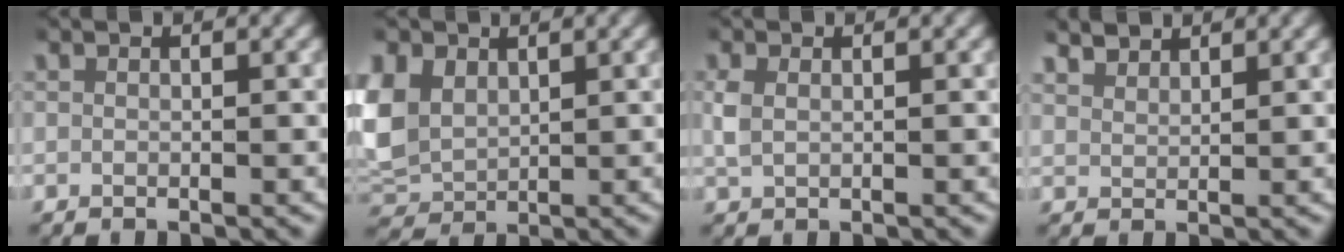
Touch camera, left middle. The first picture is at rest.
{"total": 6.2, "force": [1.3, 5.2, 3.0], "torque": [-0.106, -0.021, 0.038]}
{"total": 1.7, "force": [0.5, 1.2, 1.2], "torque": [-0.037, -0.003, 0.012]}
{"total": 2.8, "force": [2.7, 0.8, 0.5], "torque": [-0.010, -0.002, 0.052]}